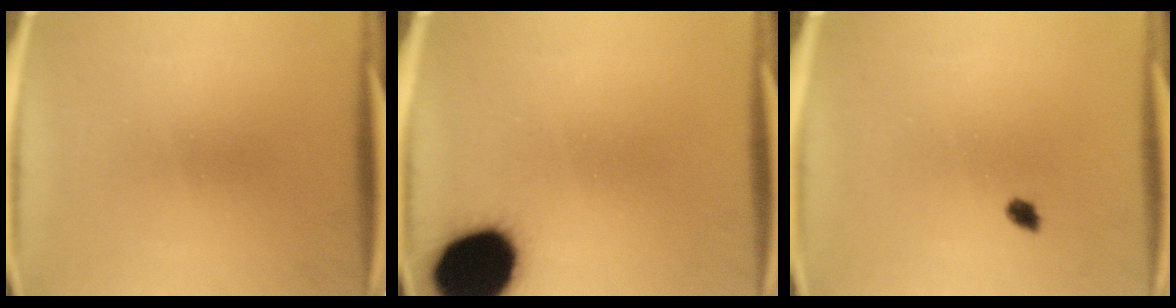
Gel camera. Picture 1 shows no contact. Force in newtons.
{"total": 19.8}
{"total": 1.5}